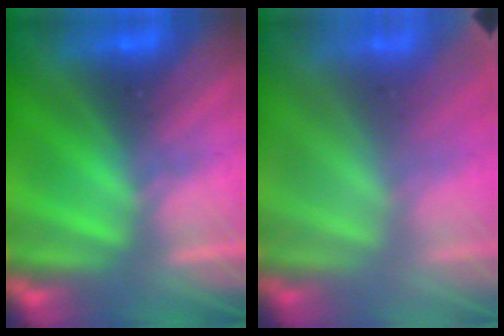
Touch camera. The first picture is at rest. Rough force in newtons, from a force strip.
{"total": 1.8}